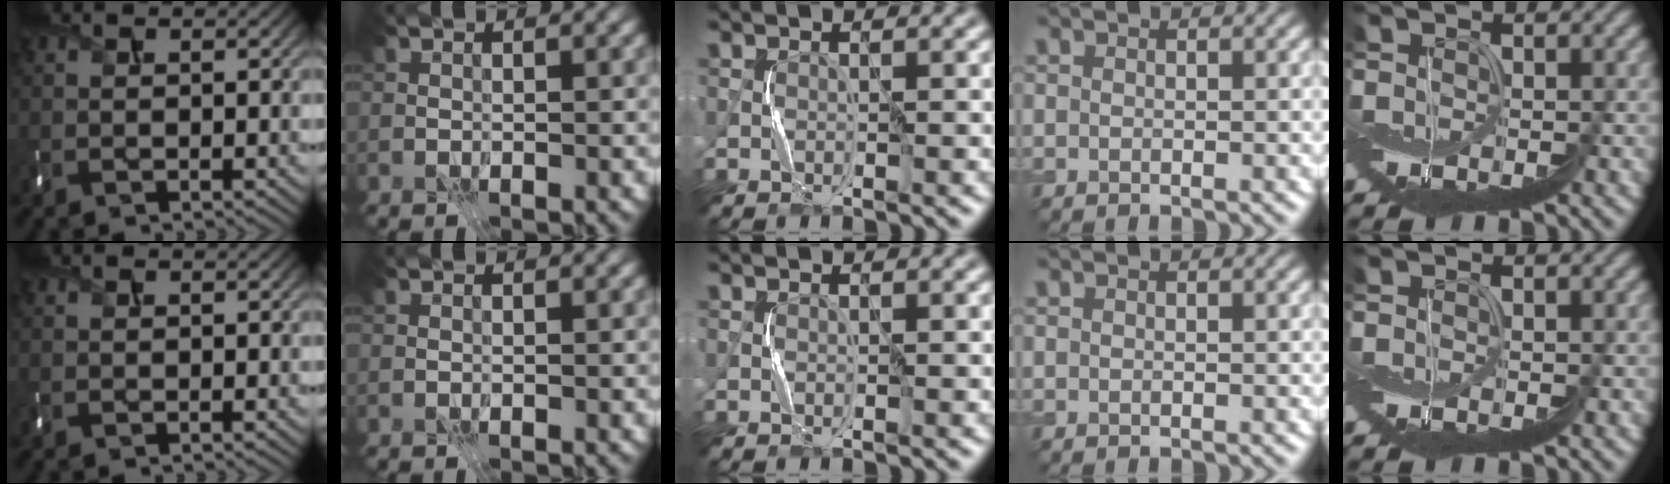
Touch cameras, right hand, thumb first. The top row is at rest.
{}